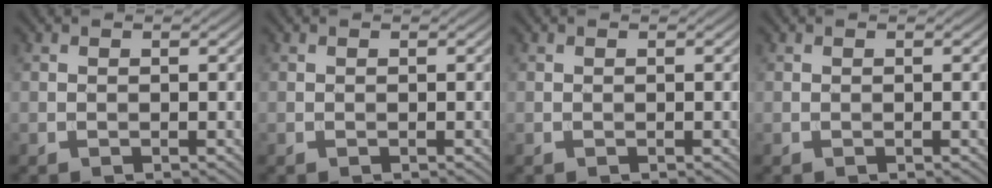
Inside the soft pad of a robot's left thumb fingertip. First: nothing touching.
{"total": 0.0}
{"total": 0.0}
{"total": 0.0}